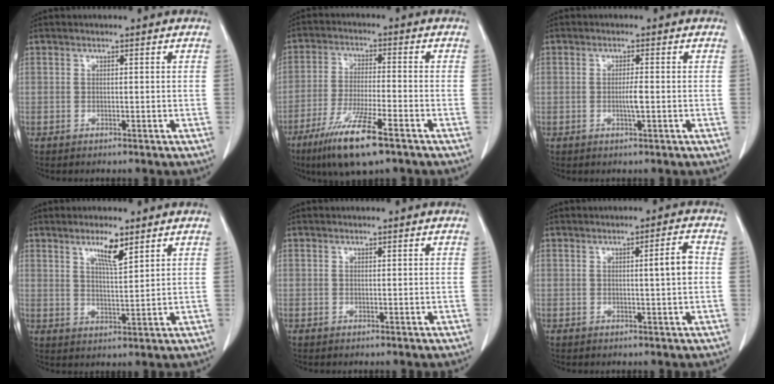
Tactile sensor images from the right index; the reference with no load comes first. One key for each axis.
{"total": 11.1, "fx": -6.8, "fy": 1.0, "fz": 8.7, "tx": -0.170, "ty": -0.028, "tz": -0.118}
{"total": 2.0, "fx": -0.4, "fy": -0.1, "fz": 2.0, "tx": -0.040, "ty": -0.003, "tz": -0.006}
{"total": 5.0, "fx": 3.3, "fy": 0.6, "fz": 3.8, "tx": -0.067, "ty": -0.005, "tz": 0.058}
{"total": 0.0}
{"total": 3.5, "fx": 0.2, "fy": -0.1, "fz": 3.5, "tx": -0.054, "ty": 0.002, "tz": 0.003}